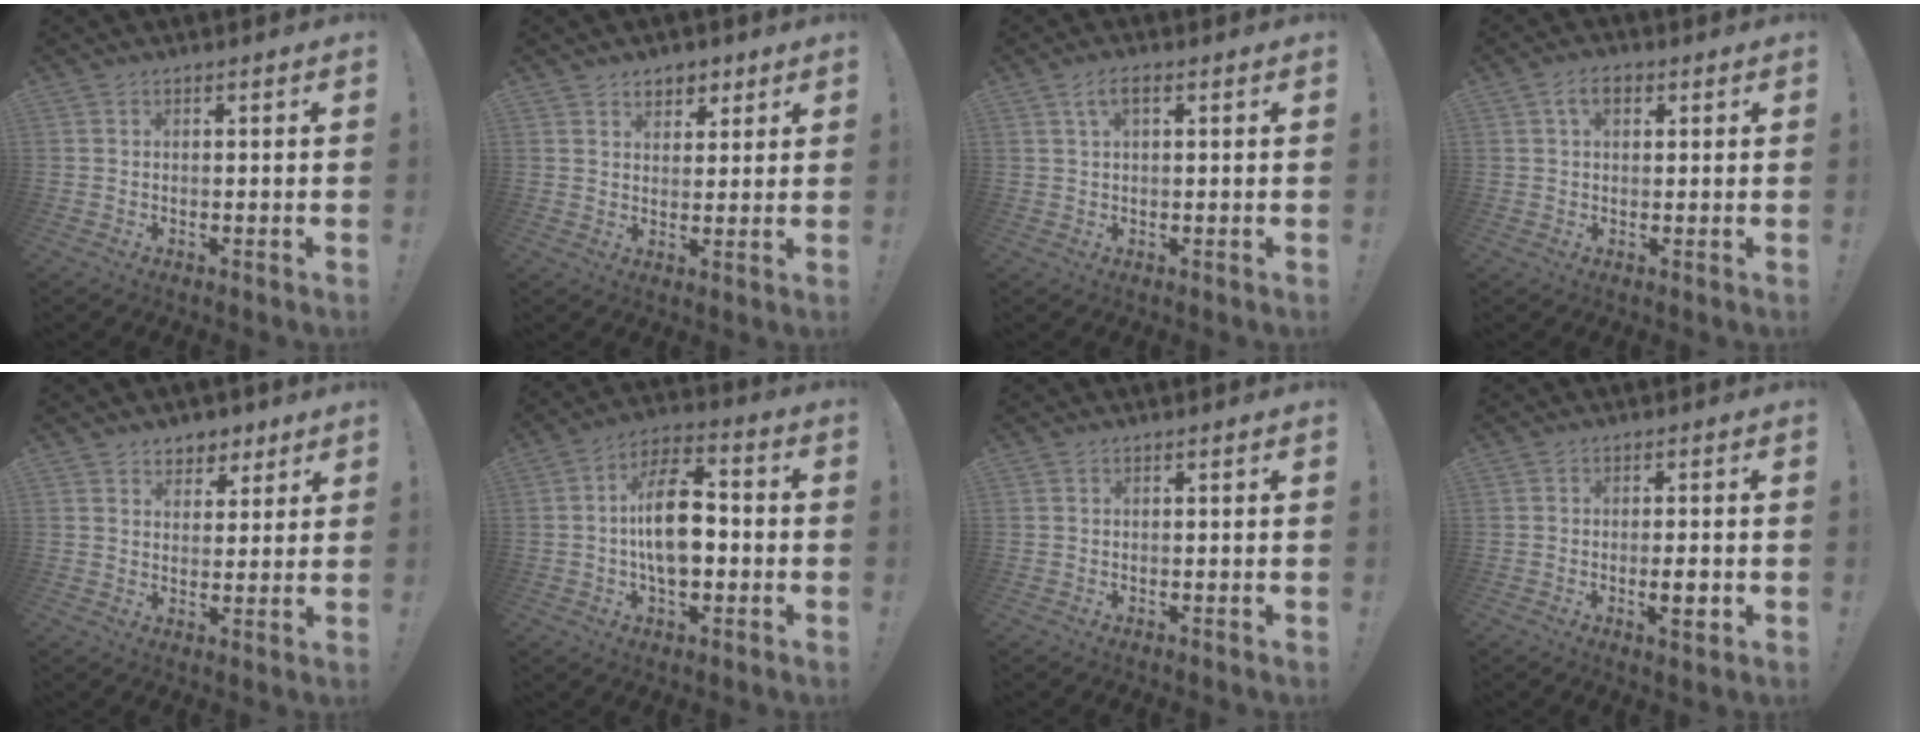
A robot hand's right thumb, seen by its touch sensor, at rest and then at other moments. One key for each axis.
{"total": 5.1, "fx": 3.1, "fy": 3.9, "fz": 1.3, "tx": -0.002, "ty": -0.018, "tz": 0.056}
{"total": 3.7, "fx": 1.3, "fy": 1.6, "fz": 3.1, "tx": -0.056, "ty": 0.004, "tz": 0.021}
{"total": 5.0, "fx": 1.9, "fy": 3.0, "fz": 3.6, "tx": -0.059, "ty": 0.006, "tz": 0.033}
{"total": 6.2, "fx": 4.1, "fy": 4.5, "fz": 1.1, "tx": -0.005, "ty": -0.029, "tz": 0.077}
{"total": 15.1, "fx": -1.4, "fy": 8.9, "fz": 12.1, "tx": -0.207, "ty": 0.020, "tz": -0.025}
{"total": 0.0}
{"total": 4.6, "fx": -1.2, "fy": 0.7, "fz": 4.4, "tx": -0.053, "ty": -0.006, "tz": -0.021}